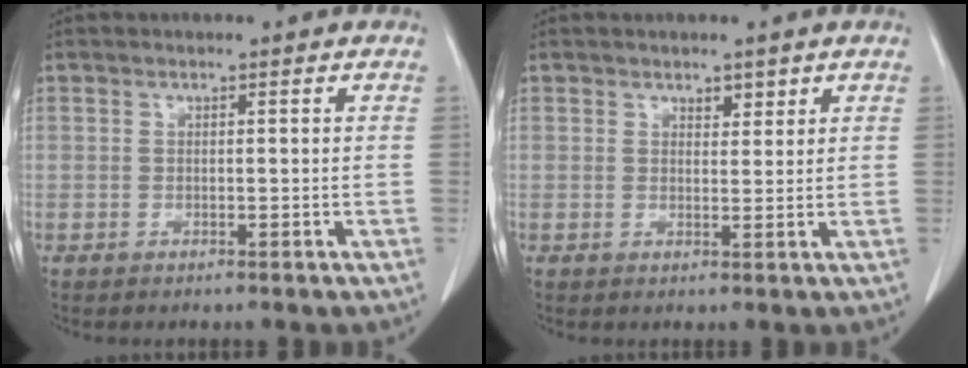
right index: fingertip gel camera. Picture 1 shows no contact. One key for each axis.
{"total": 1.7, "fx": 1.3, "fy": 0.8, "fz": 0.8, "tx": -0.010, "ty": -0.002, "tz": 0.019}